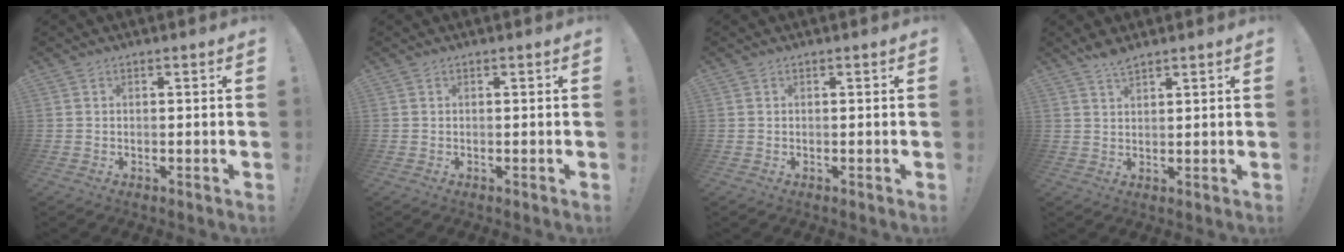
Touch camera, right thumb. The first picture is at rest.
{"total": 0.0}
{"total": 0.0}
{"total": 3.5, "force": [3.0, 0.5, 1.6], "torque": [-0.021, -0.022, 0.052]}